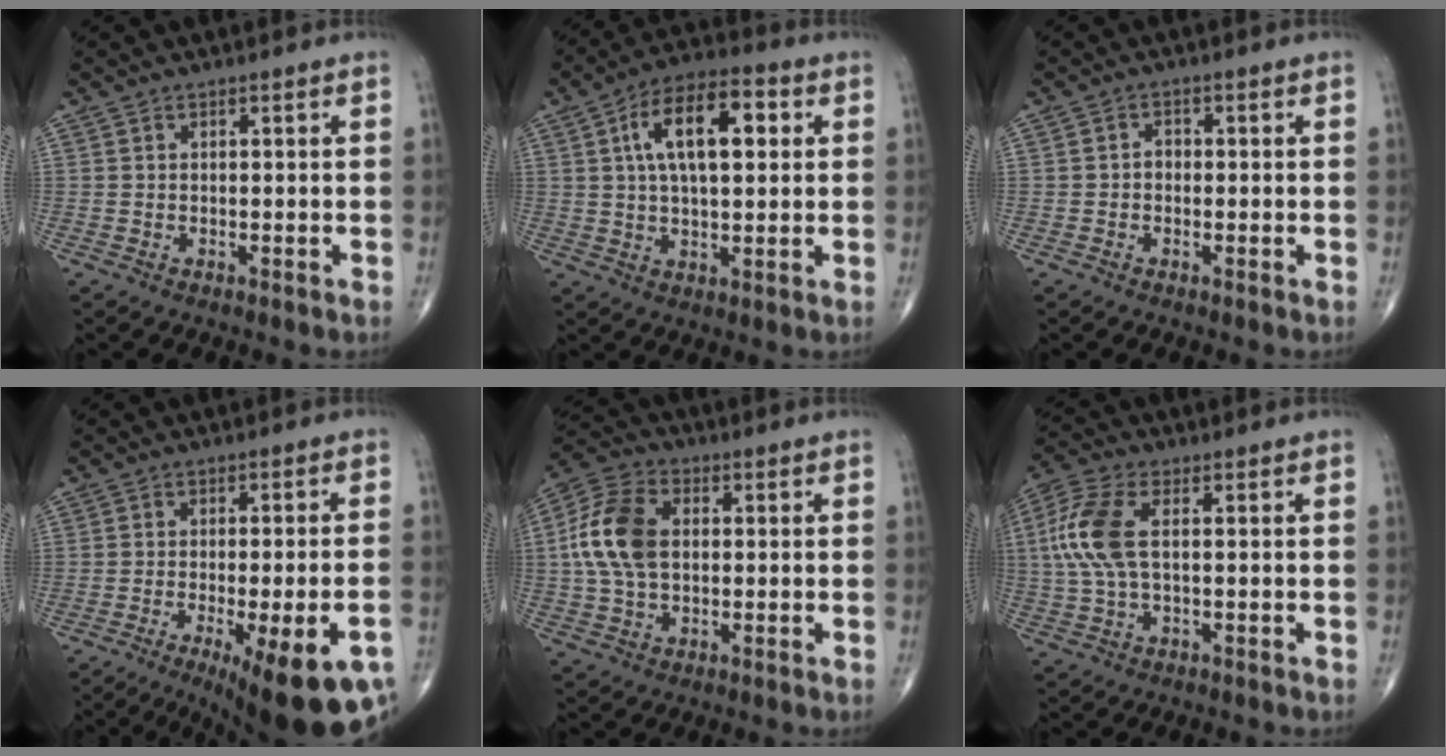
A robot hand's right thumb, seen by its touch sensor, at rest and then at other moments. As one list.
[{"total": 14.3, "force": [3.6, 6.7, 12.1], "torque": [-0.191, 0.015, 0.054]}, {"total": 1.6, "force": [-0.3, 1.3, 0.9], "torque": [-0.005, 0.007, -0.010]}, {"total": 19.2, "force": [-9.3, 5.5, 15.9], "torque": [-0.175, 0.009, -0.121]}, {"total": 12.9, "force": [1.1, 8.3, 9.8], "torque": [-0.197, 0.021, 0.016]}, {"total": 10.5, "force": [1.4, 5.1, 9.0], "torque": [-0.224, 0.017, 0.025]}]